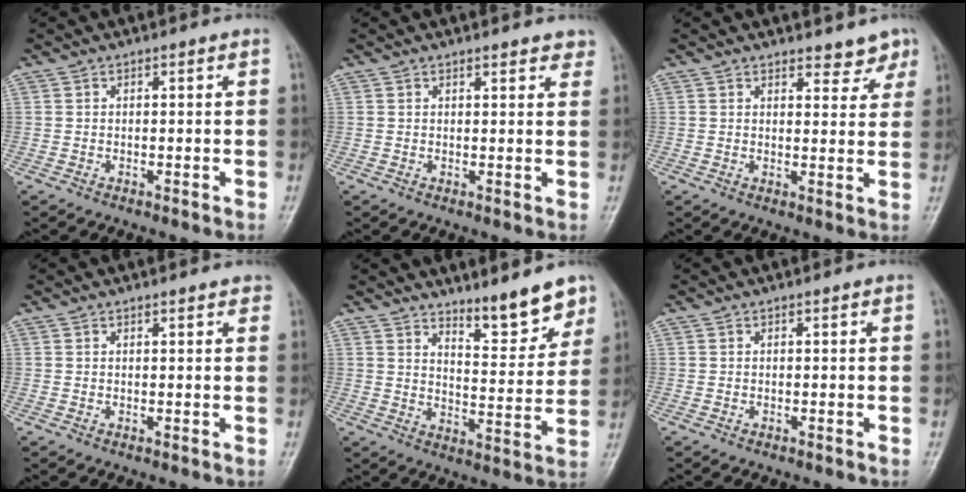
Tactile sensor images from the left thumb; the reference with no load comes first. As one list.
[{"total": 3.5, "force": [3.0, 1.2, 1.4], "torque": [0.006, -0.009, 0.028]}, {"total": 4.2, "force": [3.6, 2.0, 1.0], "torque": [0.015, -0.025, 0.040]}, {"total": 1.6, "force": [1.2, 0.5, 0.8], "torque": [-0.004, -0.001, 0.012]}, {"total": 9.5, "force": [7.5, 2.5, 5.2], "torque": [-0.051, -0.065, 0.120]}, {"total": 0.0}]